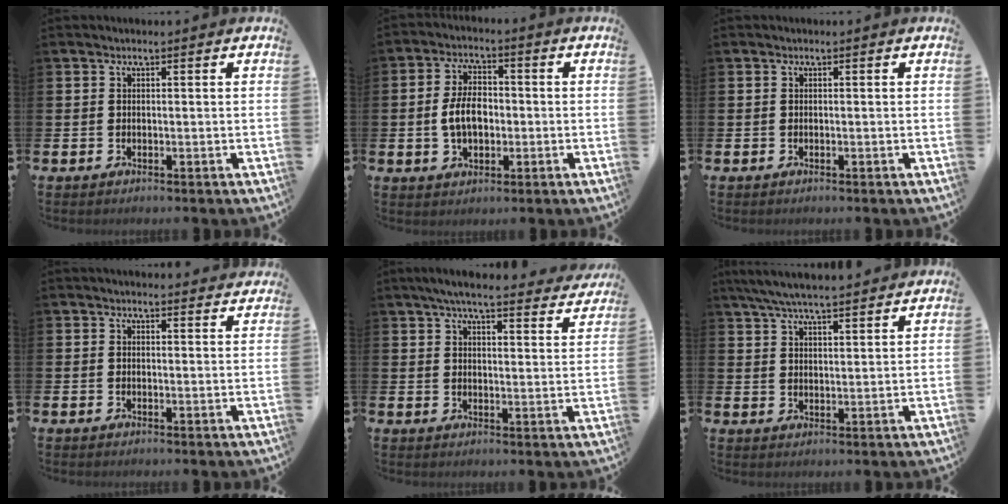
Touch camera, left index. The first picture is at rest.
{"total": 5.6, "force": [-0.5, 3.6, 4.3], "torque": [-0.076, 0.005, -0.015]}
{"total": 0.0}
{"total": 1.8, "force": [1.8, 0.2, 0.0], "torque": [0.006, -0.010, 0.031]}
{"total": 6.2, "force": [5.7, 0.6, 2.2], "torque": [-0.051, -0.029, 0.099]}
{"total": 6.3, "force": [6.0, 0.5, 1.9], "torque": [-0.051, -0.022, 0.109]}